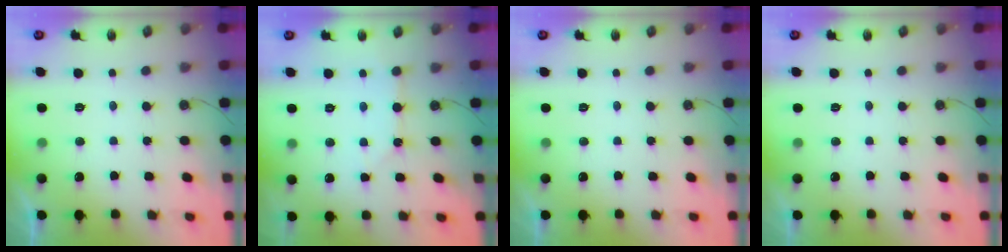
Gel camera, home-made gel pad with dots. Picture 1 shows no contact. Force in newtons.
{"total": 3.4, "press": 3.4, "slide": 0.3}
{"total": 0.0}
{"total": 0.0}